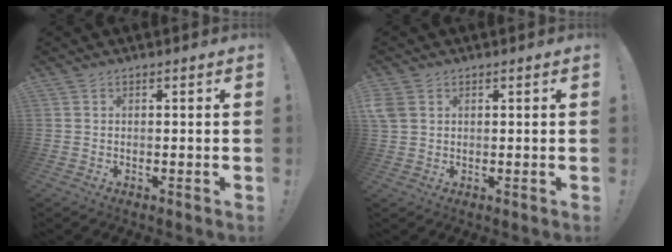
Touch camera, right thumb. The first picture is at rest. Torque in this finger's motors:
{"motor_torque": [-0.26, 0.25, 0.43, -0.15, 0.00]}